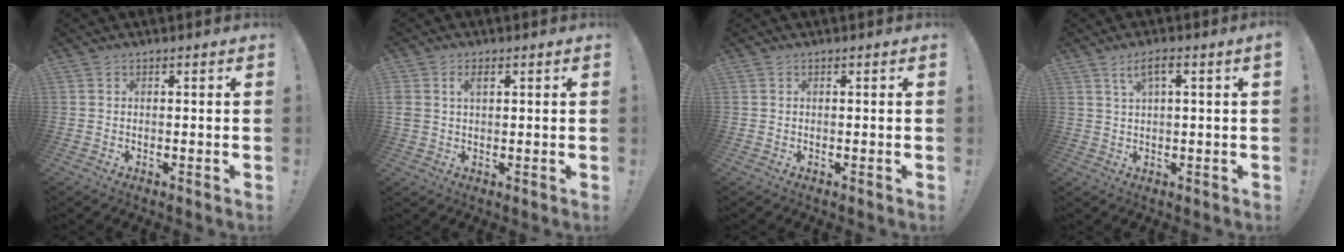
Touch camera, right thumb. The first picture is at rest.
{"total": 3.2, "force": [1.1, 1.9, 2.3], "torque": [-0.056, 0.002, 0.018]}
{"total": 0.0}
{"total": 3.9, "force": [1.3, 0.4, 3.7], "torque": [-0.071, 0.002, 0.021]}